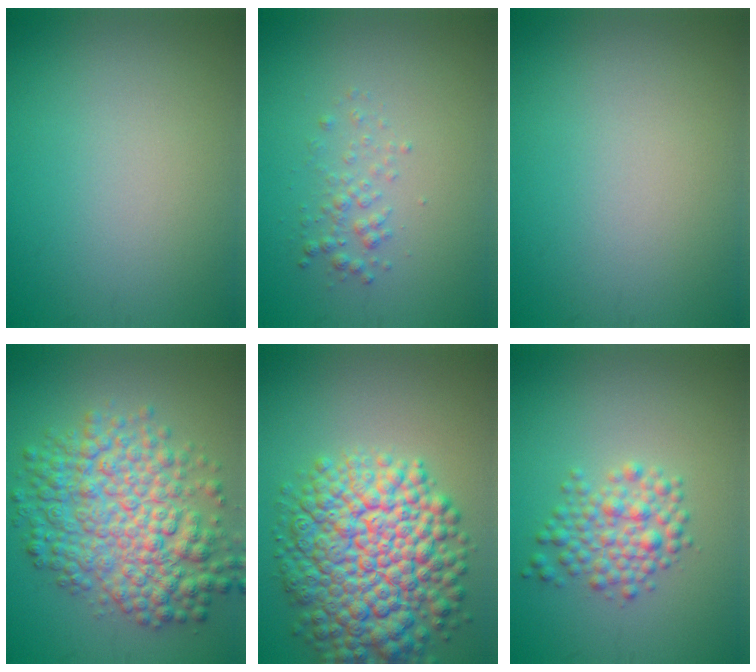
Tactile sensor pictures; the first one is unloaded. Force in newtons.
{"total": 1.5, "press": 1.5, "slide": 0.1}
{"total": 0.0}
{"total": 8.7, "press": 8.7, "slide": 0.1}
{"total": 11.7, "press": 11.7, "slide": 0.4}
{"total": 3.4, "press": 3.4, "slide": 0.1}